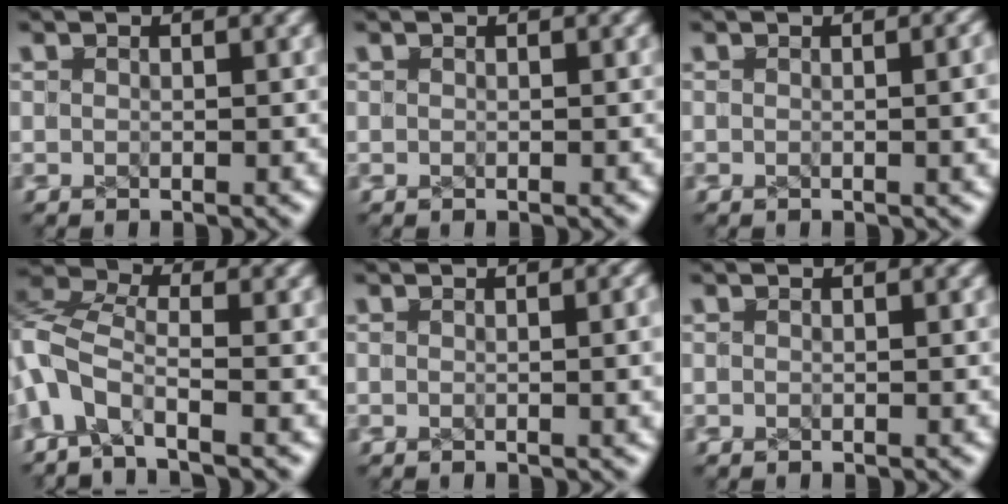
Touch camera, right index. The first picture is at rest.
{"total": 0.0}
{"total": 1.0, "force": [0.1, 0.0, 1.0], "torque": [-0.012, 0.000, 0.005]}
{"total": 6.2, "force": [-1.4, 4.4, 4.3], "torque": [-0.114, -0.022, -0.019]}
{"total": 0.7, "force": [0.1, -0.1, 0.7], "torque": [-0.012, -0.001, 0.005]}
{"total": 0.0}